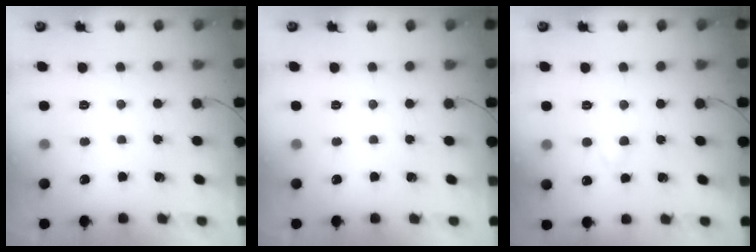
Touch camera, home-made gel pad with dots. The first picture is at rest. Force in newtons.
{"total": 0.0}
{"total": 2.0, "press": 1.7, "slide": 0.9}